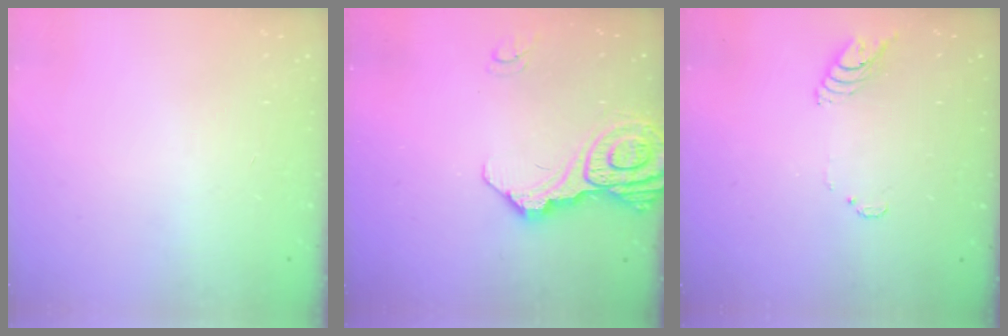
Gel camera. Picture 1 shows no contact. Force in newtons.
{"total": 15.8, "press": 15.7, "slide": 1.9}
{"total": 5.5, "press": 5.5, "slide": 0.6}